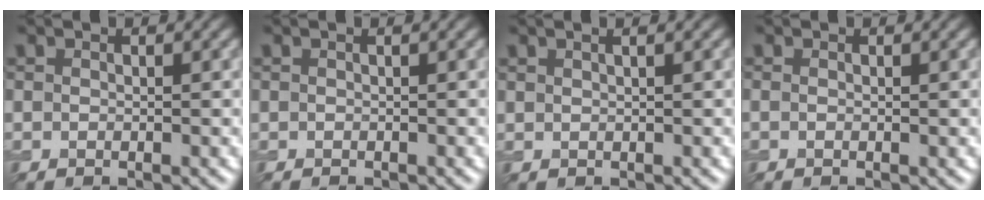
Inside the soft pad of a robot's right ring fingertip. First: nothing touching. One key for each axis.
{"total": 0.6, "fx": -0.2, "fy": 0.3, "fz": 0.5, "tx": 0.002, "ty": 0.001, "tz": -0.004}
{"total": 2.2, "fx": 1.3, "fy": 1.0, "fz": 1.5, "tx": 0.000, "ty": 0.002, "tz": -0.004}
{"total": 0.8, "fx": 0.0, "fy": 0.2, "fz": 0.7, "tx": -0.011, "ty": -0.004, "tz": -0.004}